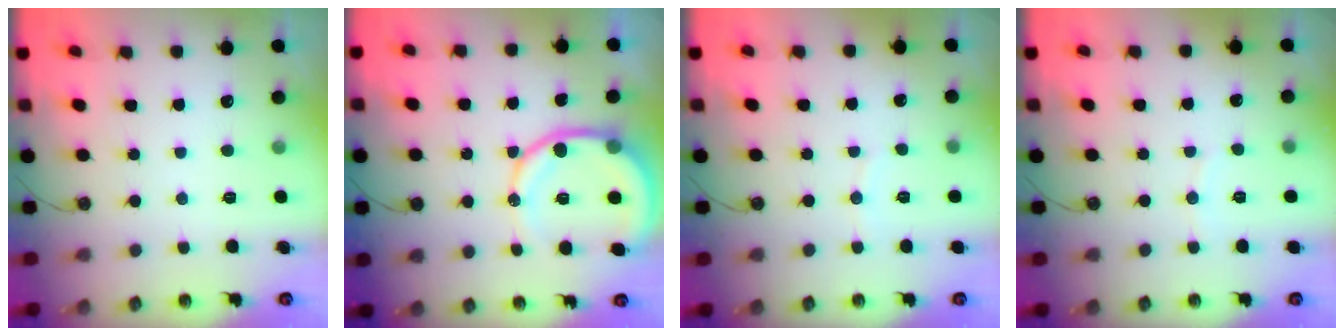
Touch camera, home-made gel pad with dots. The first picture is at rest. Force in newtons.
{"total": 13.1, "press": 13.0, "slide": 1.5}
{"total": 2.9, "press": 2.9, "slide": 0.3}
{"total": 2.9, "press": 2.9, "slide": 0.3}